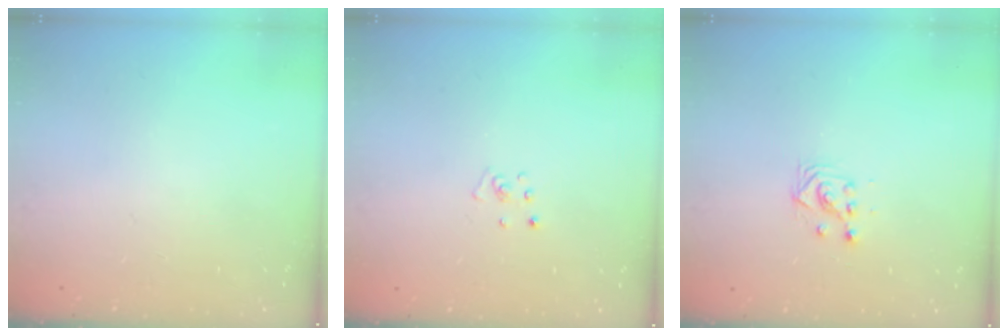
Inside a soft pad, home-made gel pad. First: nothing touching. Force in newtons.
{"total": 2.2, "press": 2.2, "slide": 0.2}
{"total": 2.9, "press": 2.9, "slide": 0.2}